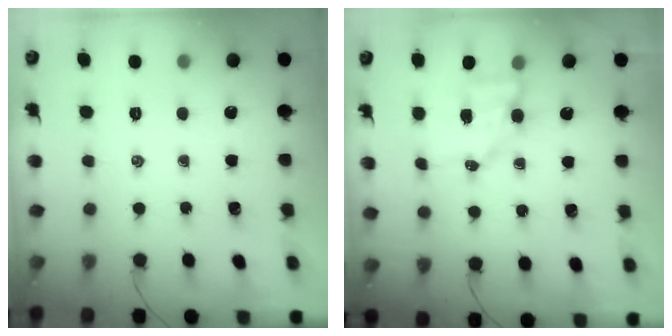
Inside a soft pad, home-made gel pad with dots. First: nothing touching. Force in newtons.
{"total": 6.3, "press": 6.2, "slide": 0.7}